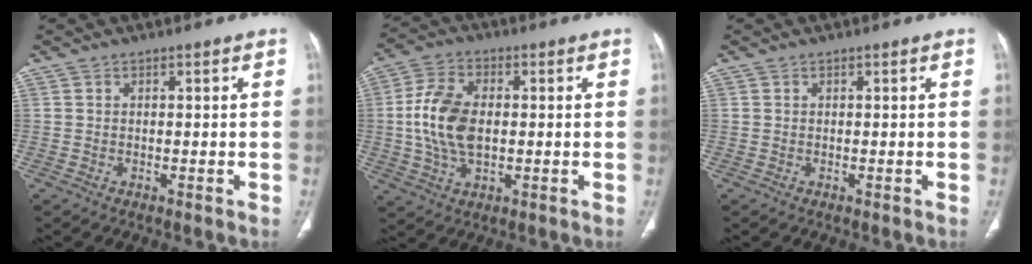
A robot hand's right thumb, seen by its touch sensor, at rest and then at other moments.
{"total": 11.7, "force": [0.1, 7.0, 9.3], "torque": [-0.186, 0.010, 0.002]}
{"total": 0.0}